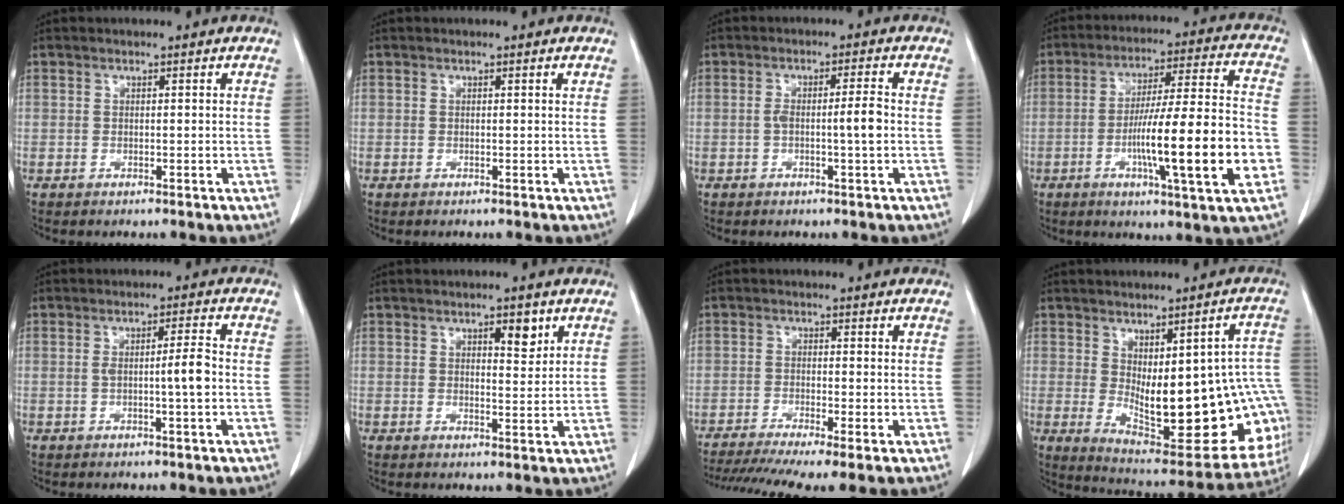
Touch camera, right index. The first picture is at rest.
{"total": 0.0}
{"total": 4.0, "force": [-0.6, -0.1, 3.9], "torque": [-0.071, 0.006, -0.008]}
{"total": 17.8, "force": [-4.6, 0.6, 17.2], "torque": [-0.265, 0.001, -0.072]}
{"total": 3.9, "force": [-0.5, -0.1, 3.9], "torque": [-0.066, 0.003, -0.008]}
{"total": 3.7, "force": [2.1, 1.3, 2.8], "torque": [-0.037, -0.006, 0.029]}
{"total": 11.3, "force": [-8.2, 1.3, 7.7], "torque": [-0.135, -0.015, -0.133]}
{"total": 23.6, "force": [-3.0, 8.7, 21.8], "torque": [-0.213, 0.004, -0.010]}